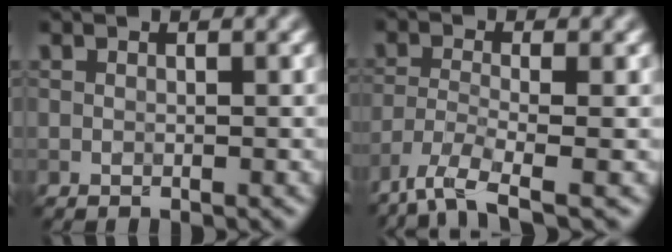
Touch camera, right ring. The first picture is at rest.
{"total": 5.0, "force": [-3.8, 1.0, 3.2], "torque": [-0.062, -0.009, -0.082]}